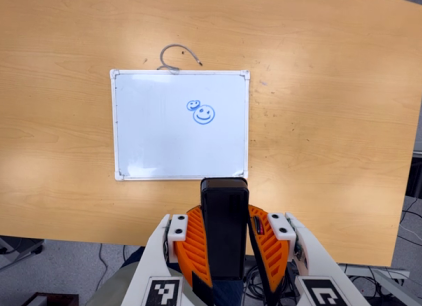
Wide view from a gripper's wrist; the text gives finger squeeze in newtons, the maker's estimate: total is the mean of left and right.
{"total": 9.1, "left": 7.7, "right": 10.4}